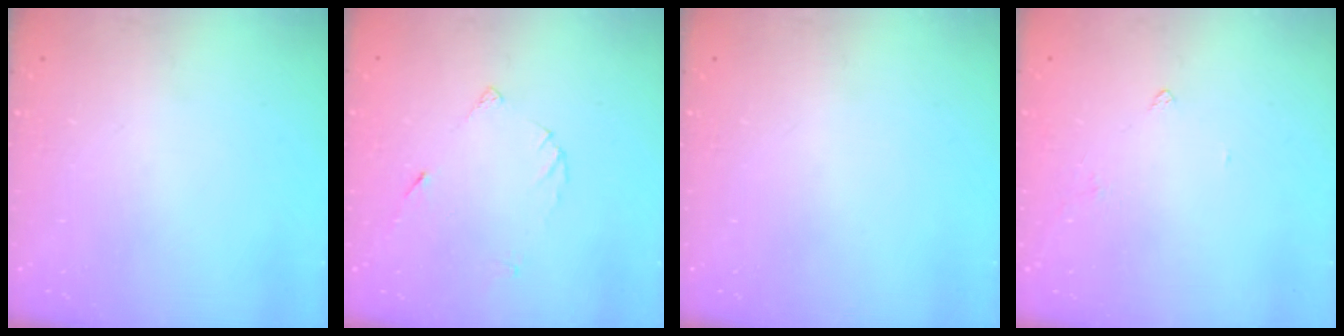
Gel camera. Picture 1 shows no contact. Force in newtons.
{"total": 6.0, "press": 6.0, "slide": 0.6}
{"total": 0.0}
{"total": 2.6, "press": 2.6, "slide": 0.5}